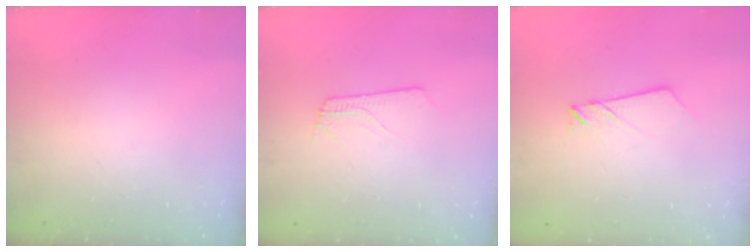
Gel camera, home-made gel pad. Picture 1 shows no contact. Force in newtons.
{"total": 3.9, "press": 3.8, "slide": 0.5}
{"total": 2.4, "press": 2.4, "slide": 0.1}